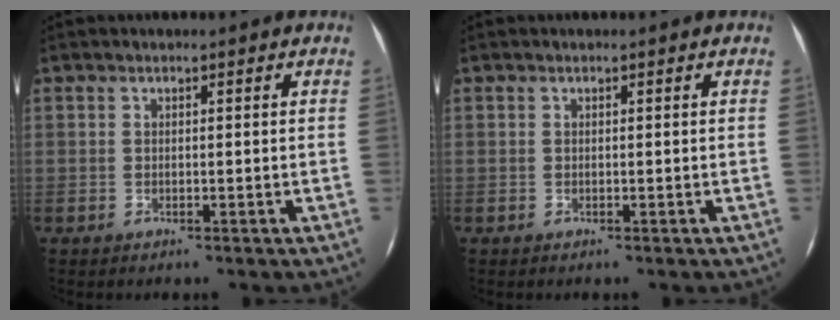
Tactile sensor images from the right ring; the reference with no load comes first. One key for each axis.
{"total": 0.0}